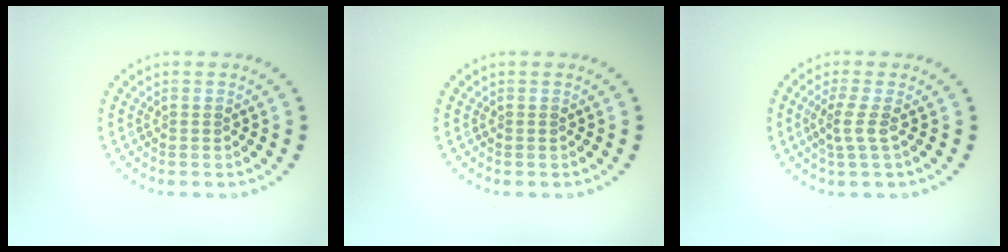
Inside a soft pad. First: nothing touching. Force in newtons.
{"total": 0.0}
{"total": 1.9, "press": 1.4, "slide": 1.3}